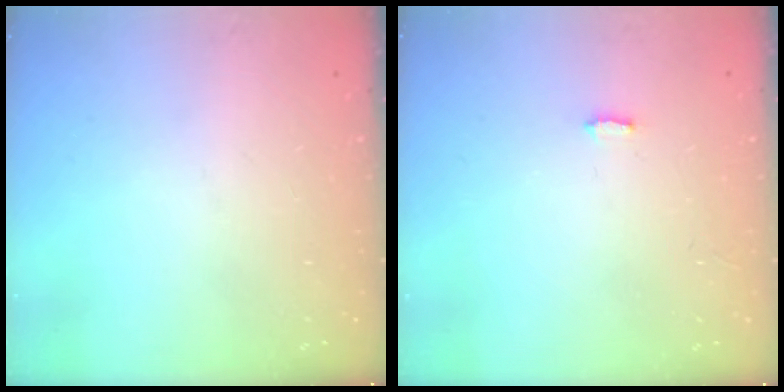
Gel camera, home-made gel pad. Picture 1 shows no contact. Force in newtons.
{"total": 4.7, "press": 4.7, "slide": 0.4}